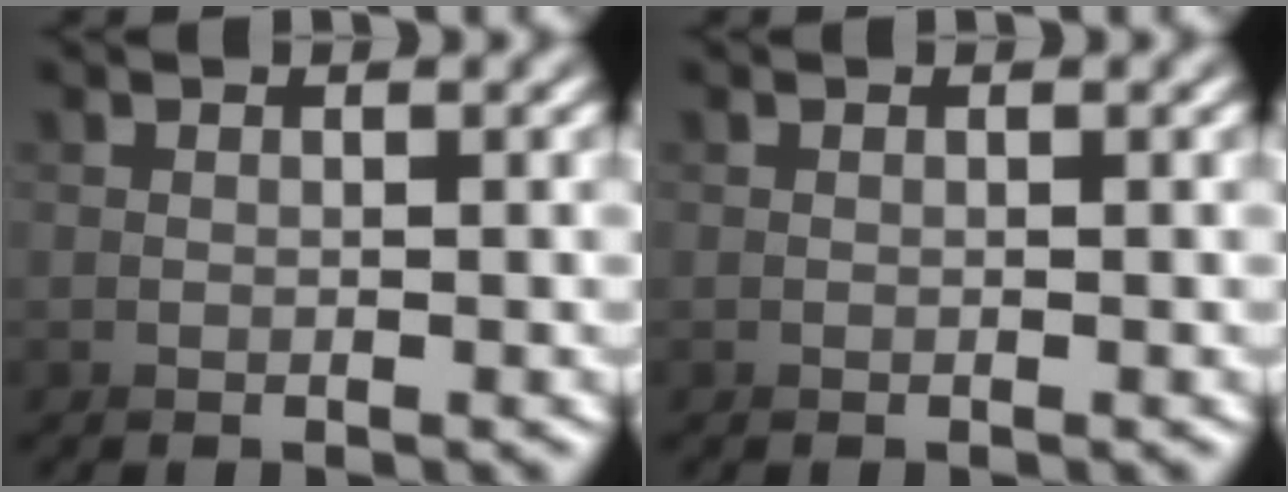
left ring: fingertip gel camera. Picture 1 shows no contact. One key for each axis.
{"total": 0.0}